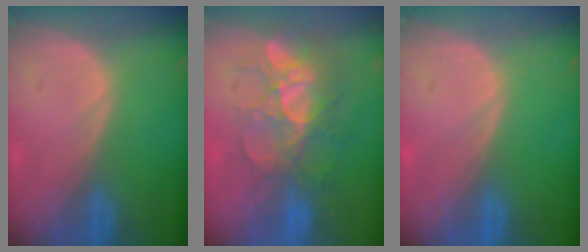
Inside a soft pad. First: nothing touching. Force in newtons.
{"total": 9.6, "press": 8.4, "slide": 4.5}
{"total": 0.0}